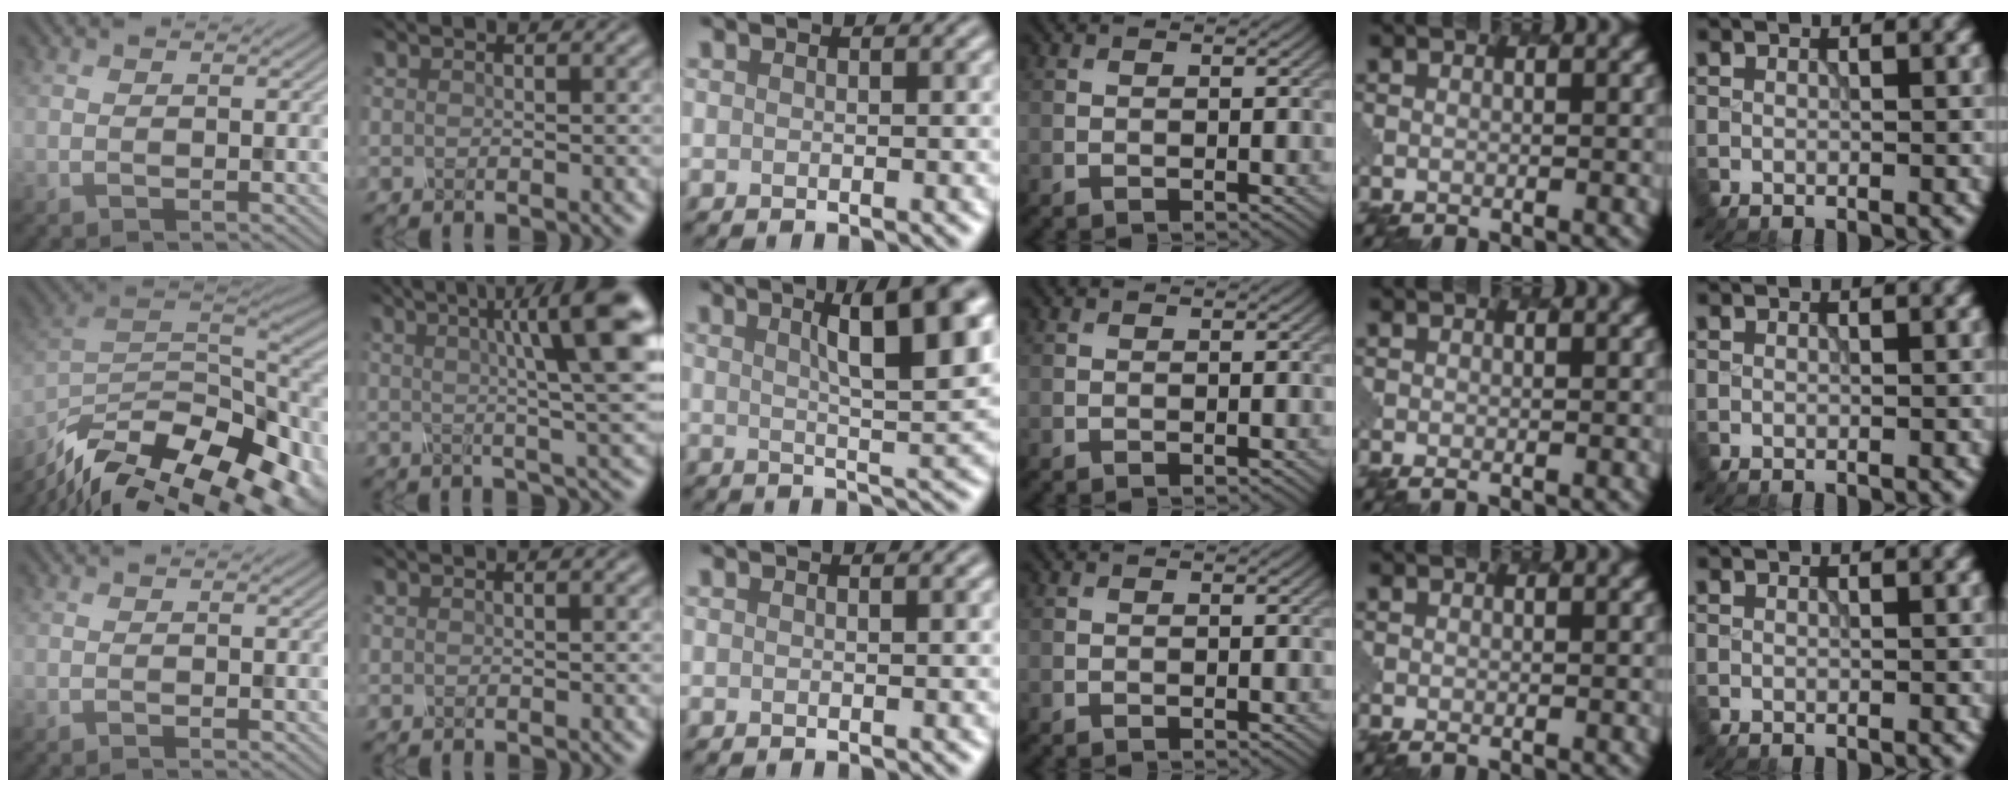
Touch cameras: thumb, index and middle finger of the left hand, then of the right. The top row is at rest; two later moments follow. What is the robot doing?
{"motion": "twist", "object": "rubiks cube"}